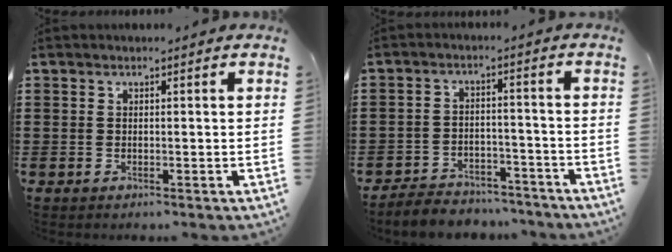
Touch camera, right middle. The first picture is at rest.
{"total": 4.9, "force": [-4.8, 0.9, 0.3], "torque": [-0.013, 0.006, -0.099]}